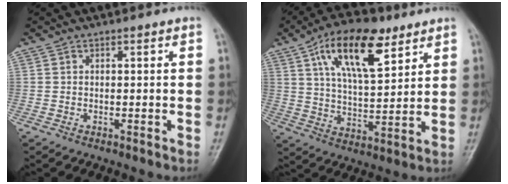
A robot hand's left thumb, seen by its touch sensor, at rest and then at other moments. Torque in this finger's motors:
{"motor_torque": [0.52, 0.49, 1.48, -1.29, 0.36]}